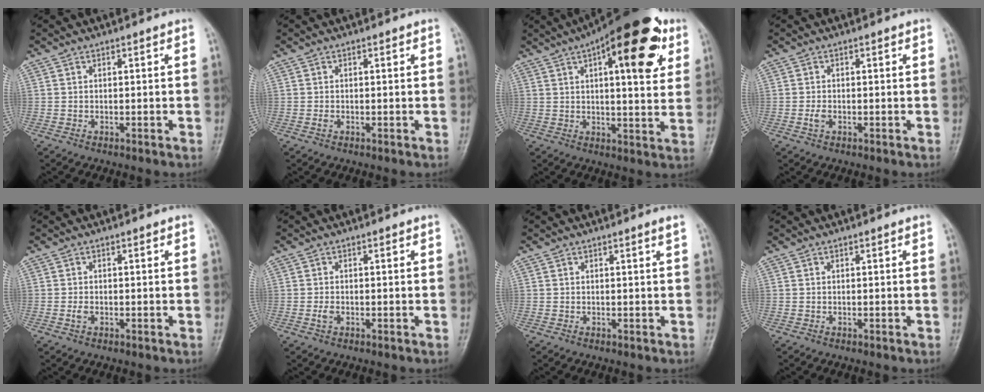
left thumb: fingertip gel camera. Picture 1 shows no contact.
{"total": 0.8, "force": [0.0, 0.5, 0.6], "torque": [-0.006, 0.000, -0.001]}
{"total": 20.8, "force": [8.8, 7.6, 17.2], "torque": [-0.216, -0.007, 0.117]}
{"total": 1.6, "force": [-0.4, 1.0, 1.2], "torque": [-0.020, -0.001, -0.009]}
{"total": 1.3, "force": [-0.2, 0.8, 1.0], "torque": [-0.015, -0.001, -0.006]}
{"total": 1.5, "force": [-0.3, 1.0, 1.1], "torque": [-0.017, -0.001, -0.007]}
{"total": 0.8, "force": [0.4, -0.2, 0.6], "torque": [-0.018, -0.006, 0.009]}
{"total": 0.0}